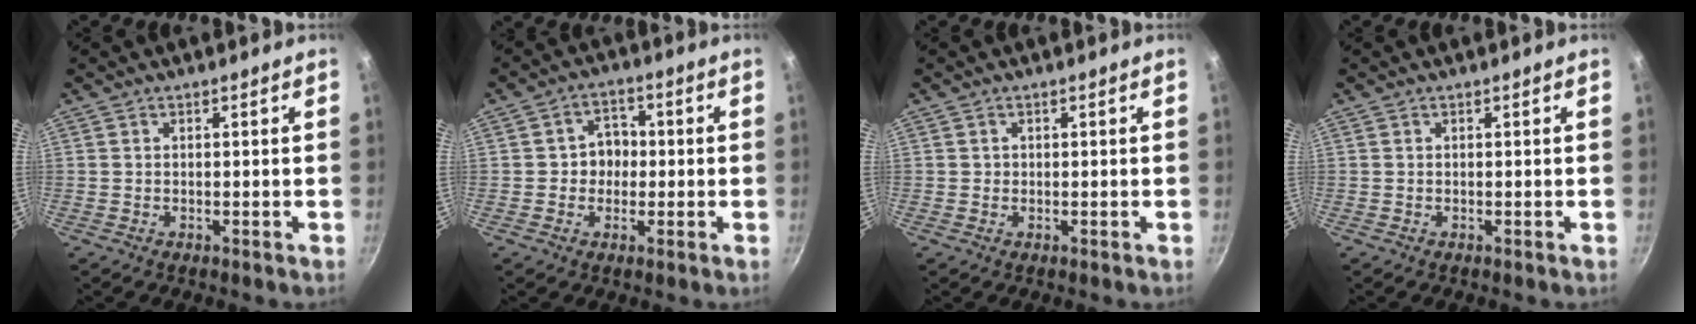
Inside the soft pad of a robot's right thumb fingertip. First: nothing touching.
{"total": 5.5, "force": [-0.3, 4.8, 2.6], "torque": [0.000, 0.011, -0.010]}
{"total": 0.5, "force": [0.0, 0.5, 0.0], "torque": [0.006, 0.001, 0.000]}
{"total": 0.0}